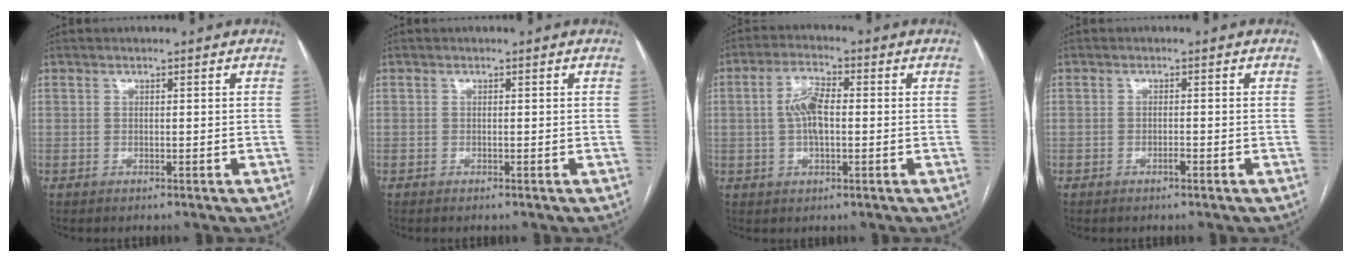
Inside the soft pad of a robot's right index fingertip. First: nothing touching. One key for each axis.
{"total": 0.0}
{"total": 5.9, "fx": 0.1, "fy": 2.0, "fz": 5.5, "tx": -0.115, "ty": 0.012, "tz": 0.001}
{"total": 0.8, "fx": -0.5, "fy": 0.2, "fz": 0.5, "tx": -0.010, "ty": 0.002, "tz": -0.006}